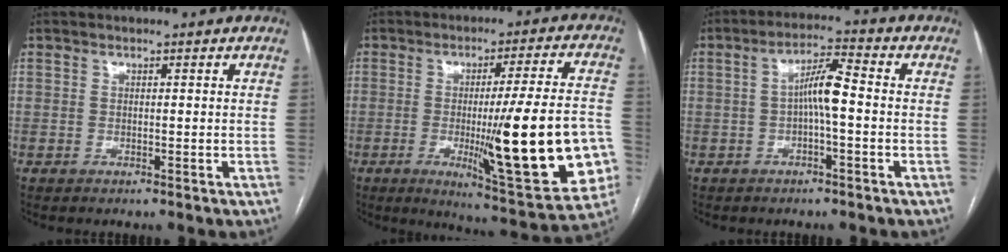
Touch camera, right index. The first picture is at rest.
{"total": 21.6, "force": [-4.3, 2.1, 21.0], "torque": [-0.243, -0.010, -0.048]}
{"total": 5.6, "force": [-0.5, 0.7, 5.5], "torque": [-0.099, 0.018, -0.010]}